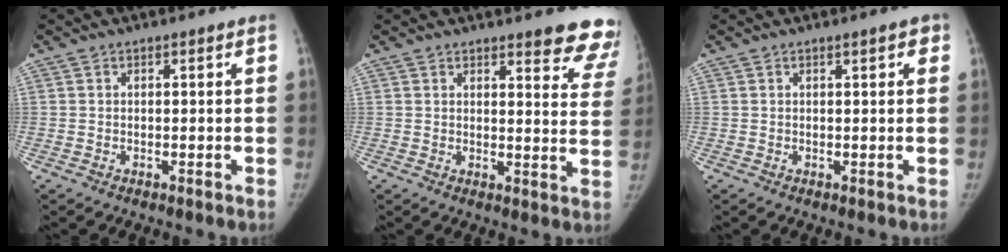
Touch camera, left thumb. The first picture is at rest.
{"total": 11.7, "force": [10.3, 3.0, 4.9], "torque": [-0.010, -0.067, 0.093]}
{"total": 1.9, "force": [1.0, 0.6, 1.5], "torque": [-0.012, 0.001, 0.010]}